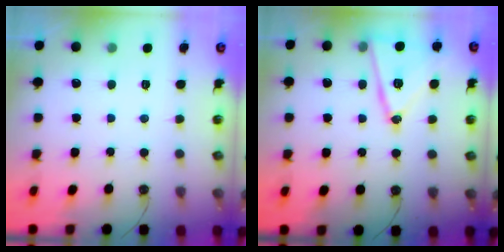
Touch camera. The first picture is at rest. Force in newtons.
{"total": 16.8, "press": 16.6, "slide": 2.6}